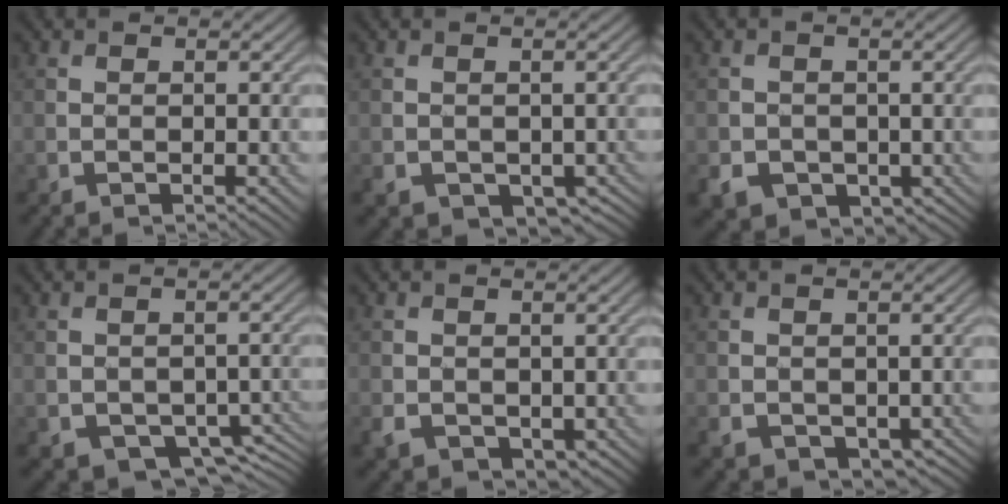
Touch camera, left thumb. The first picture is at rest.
{"total": 4.2, "force": [-1.6, 3.5, 1.8], "torque": [-0.047, -0.023, -0.016]}
{"total": 4.6, "force": [-1.7, 4.0, 1.6], "torque": [-0.042, -0.010, -0.030]}
{"total": 5.2, "force": [-2.7, 3.8, 2.5], "torque": [-0.044, -0.018, -0.033]}
{"total": 3.0, "force": [-0.4, 2.6, 1.6], "torque": [-0.044, -0.016, -0.006]}
{"total": 3.4, "force": [-1.0, 2.8, 1.5], "torque": [-0.042, -0.022, -0.012]}